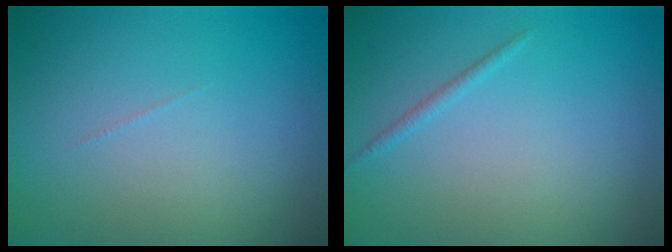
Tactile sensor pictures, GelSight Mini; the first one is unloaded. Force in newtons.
{"total": 0.7, "press": 0.7, "slide": 0.1}